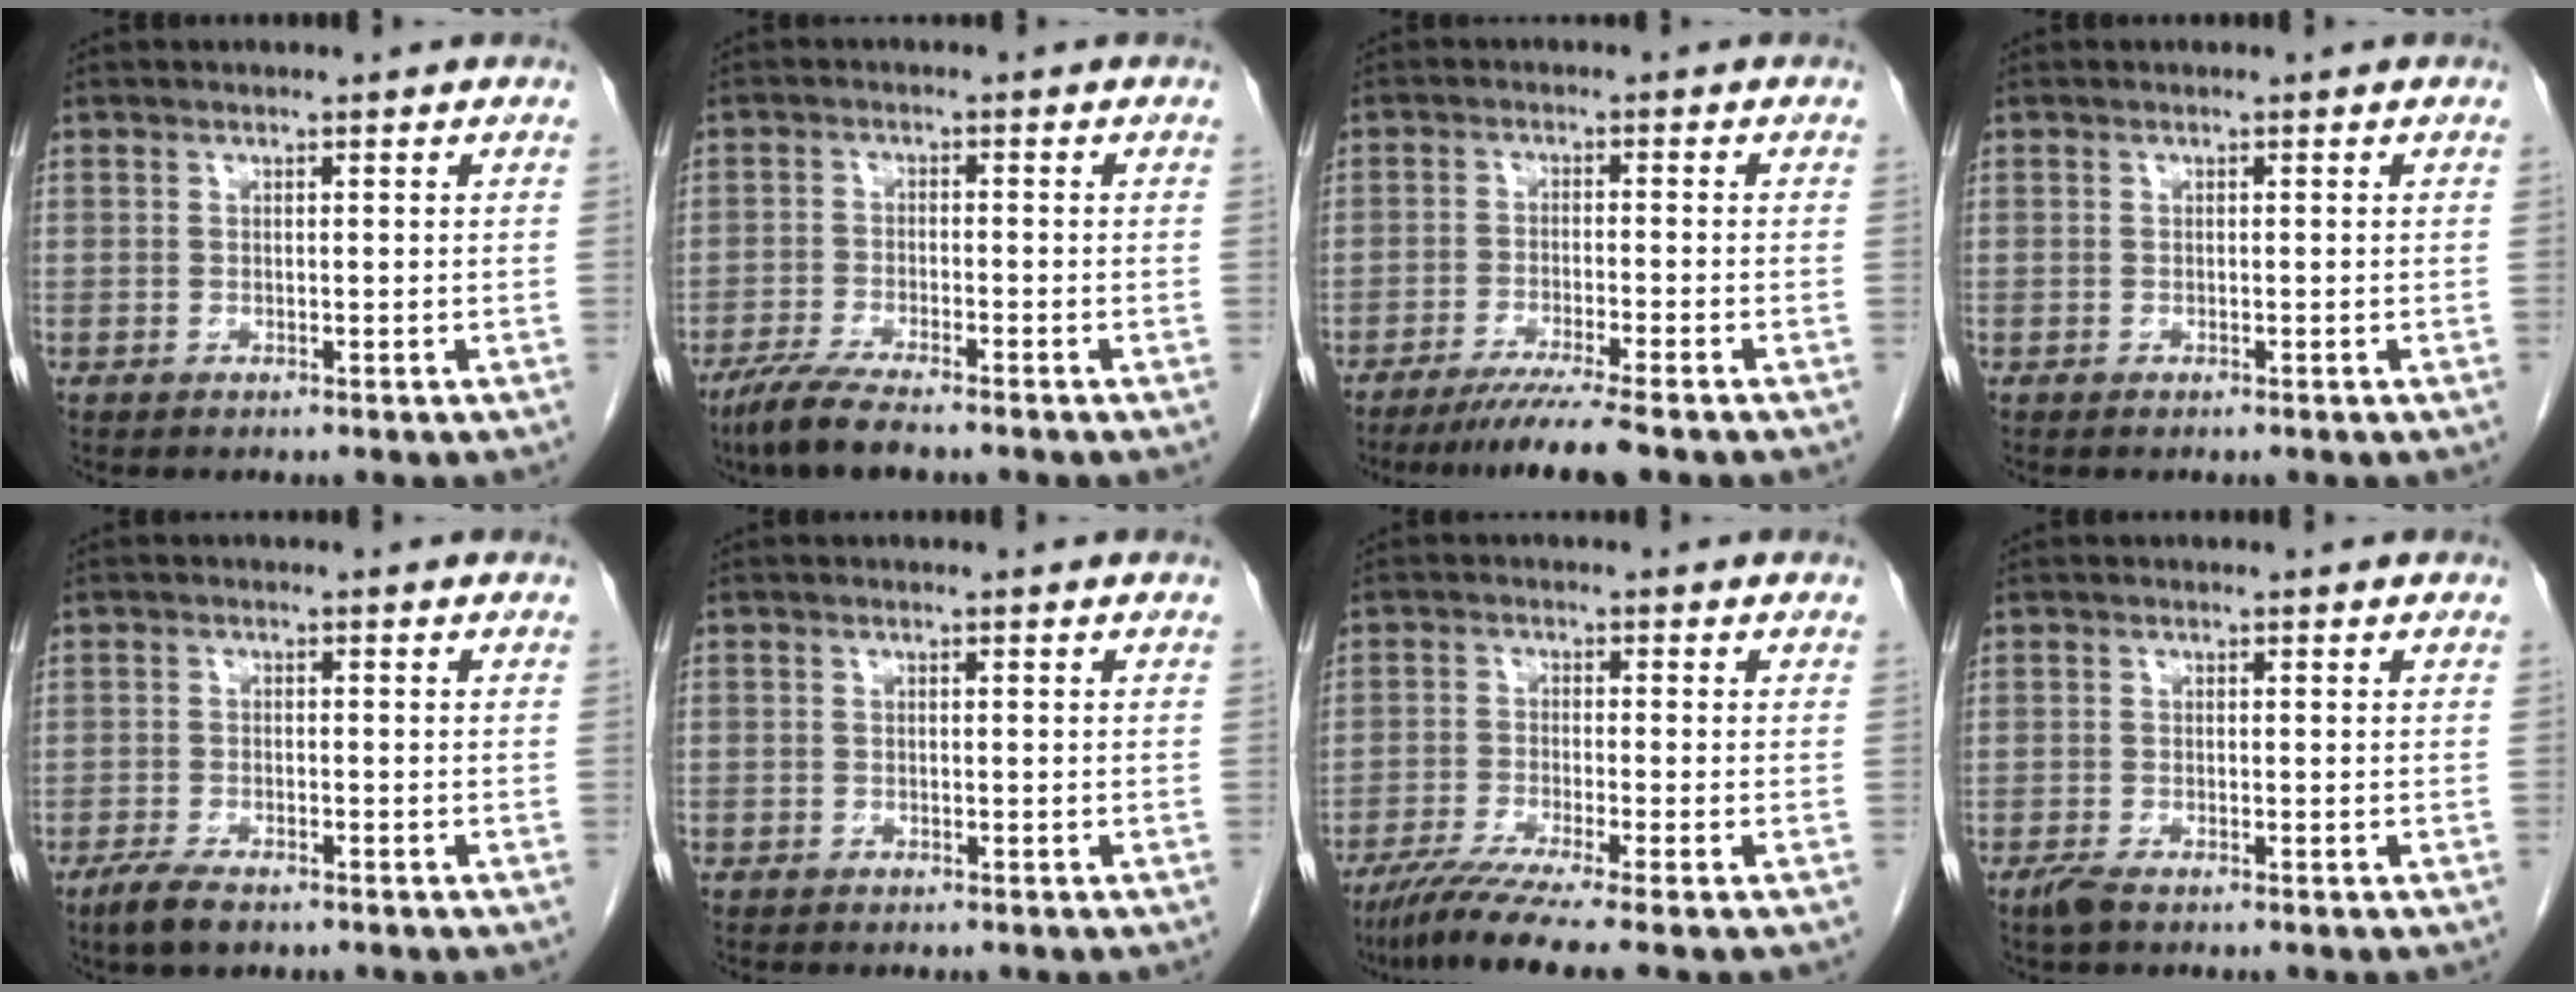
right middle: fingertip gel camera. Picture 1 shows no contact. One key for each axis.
{"total": 6.6, "fx": -5.2, "fy": 0.6, "fz": 4.1, "tx": -0.078, "ty": -0.019, "tz": -0.090}
{"total": 7.4, "fx": -5.9, "fy": -1.2, "fz": 4.3, "tx": -0.063, "ty": -0.024, "tz": -0.097}
{"total": 0.0}
{"total": 4.4, "fx": -3.2, "fy": 1.2, "fz": 2.8, "tx": -0.059, "ty": -0.008, "tz": -0.055}
{"total": 0.9, "fx": -0.7, "fy": 0.6, "fz": 0.1, "tx": -0.002, "ty": 0.003, "tz": -0.011}
{"total": 7.9, "fx": -6.2, "fy": -1.4, "fz": 4.7, "tx": -0.076, "ty": -0.030, "tz": -0.105}
{"total": 1.9, "fx": -1.4, "fy": 0.5, "fz": 1.2, "tx": -0.033, "ty": -0.005, "tz": -0.027}